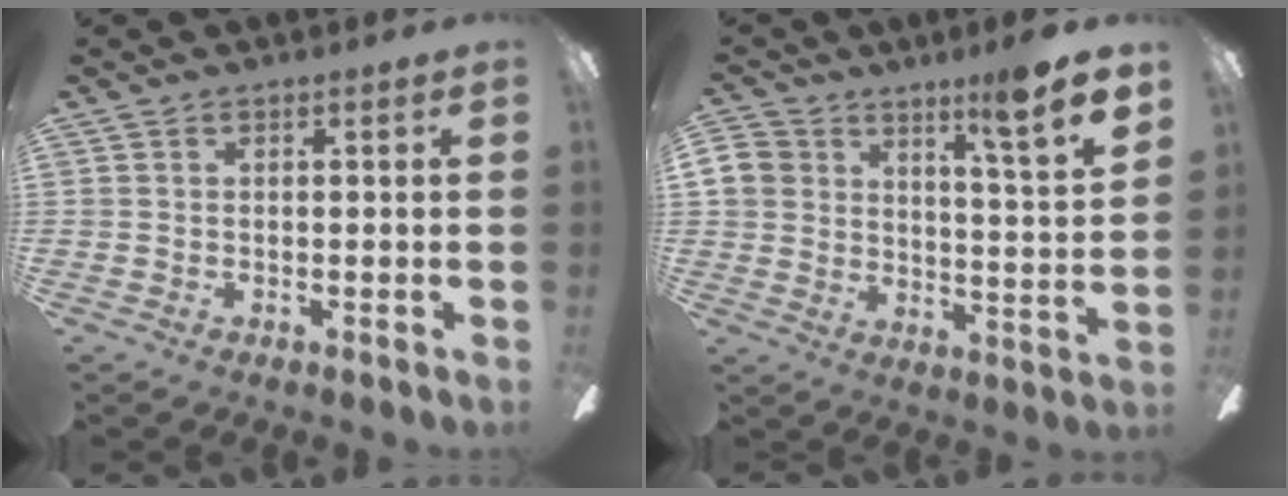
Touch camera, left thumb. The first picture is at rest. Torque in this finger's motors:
{"motor_torque": [2.07, 1.83, 1.37, -1.40, 0.18]}